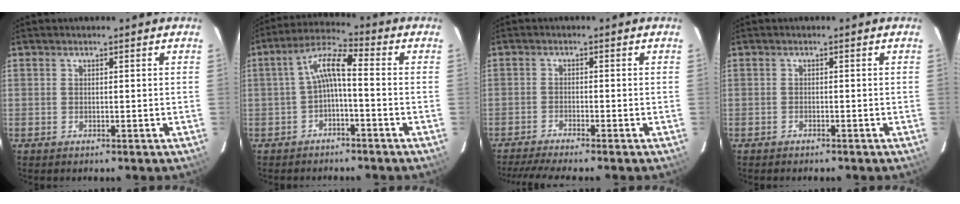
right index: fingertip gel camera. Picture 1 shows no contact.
{"total": 6.1, "force": [-1.4, 1.3, 5.8], "torque": [-0.132, 0.021, -0.027]}
{"total": 6.1, "force": [-5.5, -0.6, 2.5], "torque": [-0.068, -0.009, -0.094]}
{"total": 1.2, "force": [-1.2, 0.4, 0.1], "torque": [-0.009, 0.002, -0.020]}